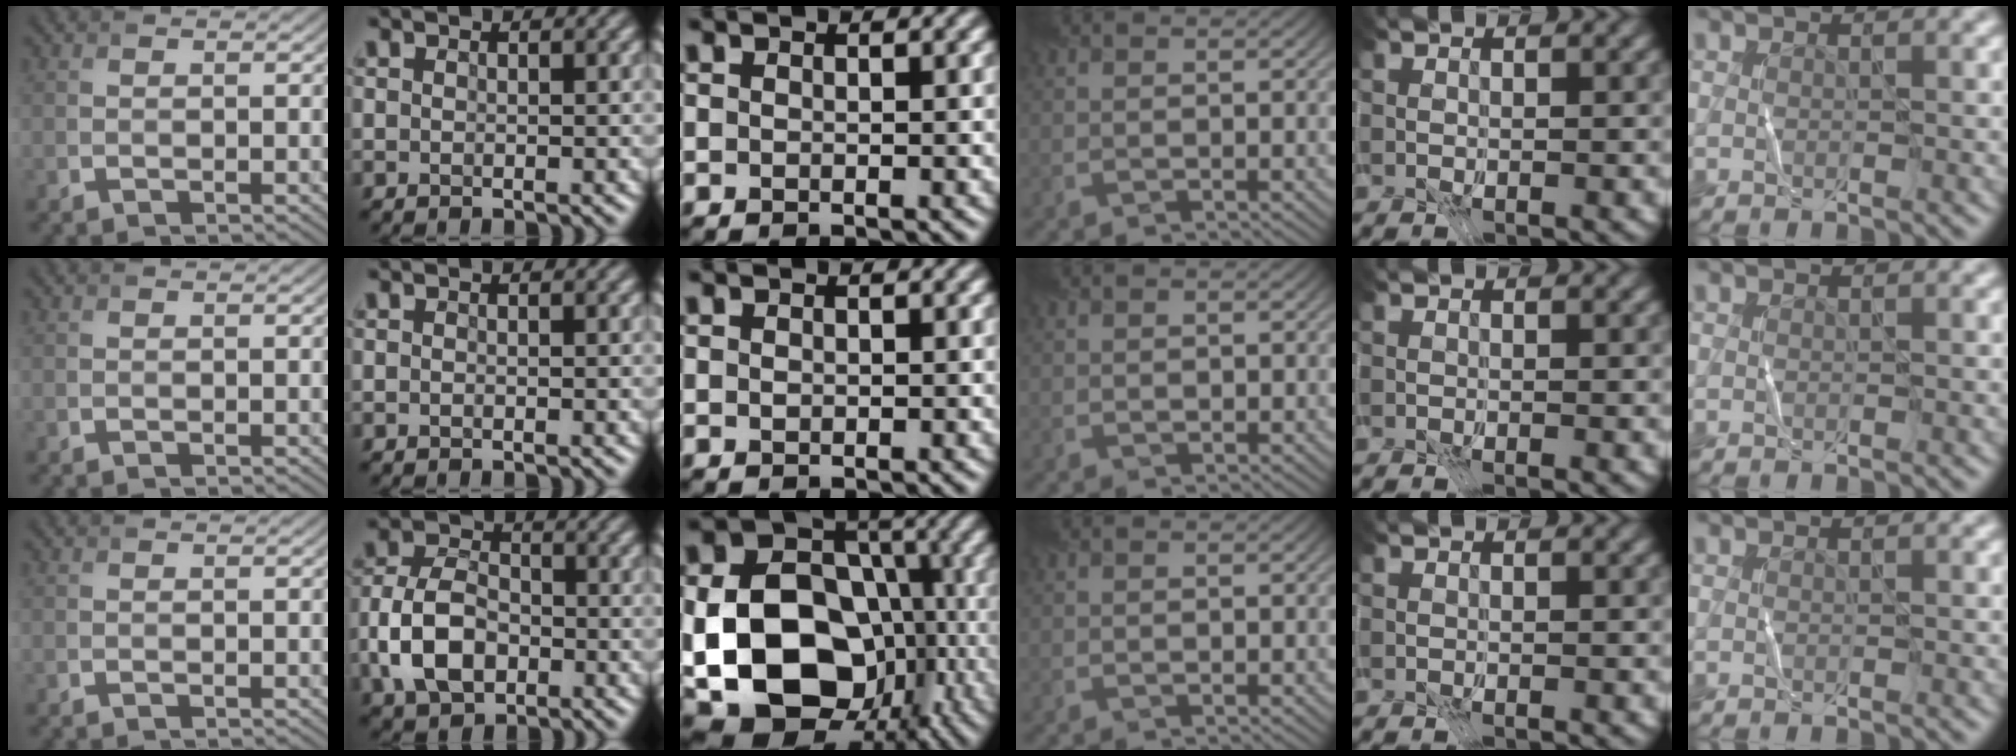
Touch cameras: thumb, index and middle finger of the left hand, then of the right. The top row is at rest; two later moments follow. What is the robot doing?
{"motion": "fold", "object": "coffee filter"}